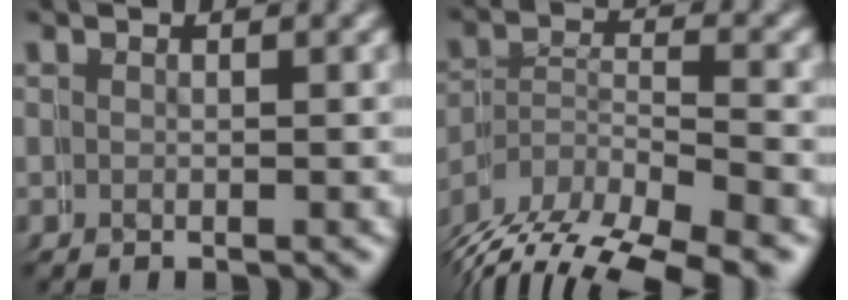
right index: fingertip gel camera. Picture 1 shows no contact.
{"total": 6.0, "force": [-3.8, 3.6, 2.8], "torque": [-0.055, -0.016, -0.060]}